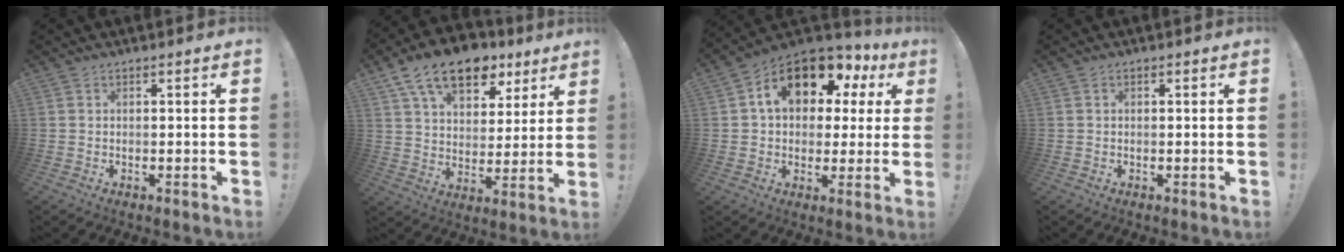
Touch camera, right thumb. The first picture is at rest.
{"total": 16.7, "force": [10.2, 9.5, 9.2], "torque": [-0.150, -0.057, 0.183]}
{"total": 15.3, "force": [7.1, 9.1, 10.1], "torque": [-0.166, -0.030, 0.121]}
{"total": 0.0}